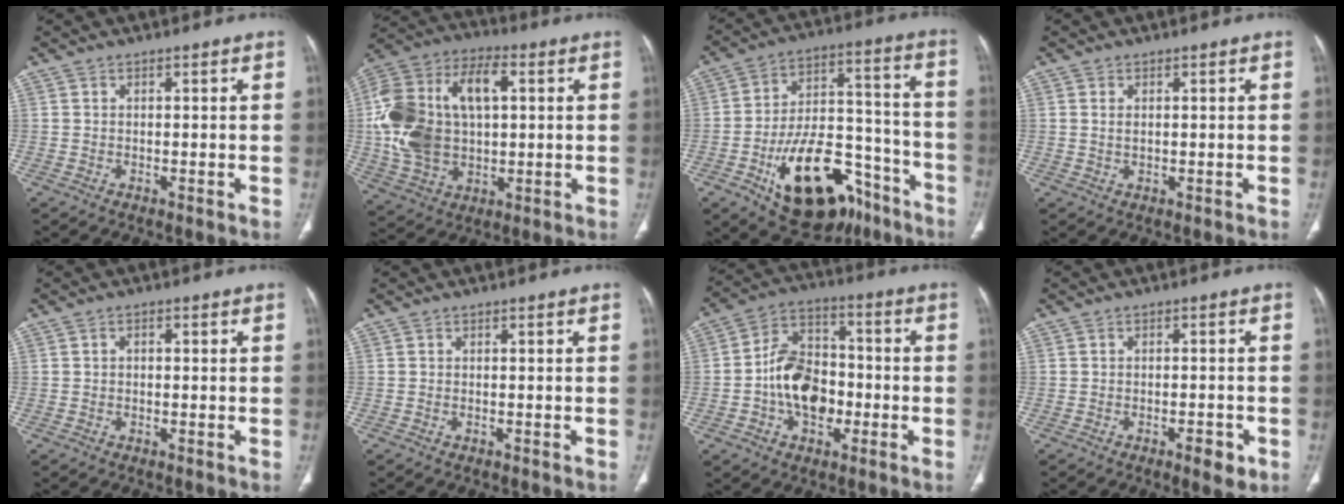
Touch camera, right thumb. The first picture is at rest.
{"total": 22.0, "force": [2.3, 13.6, 17.2], "torque": [-0.342, 0.021, 0.045]}
{"total": 24.7, "force": [-13.0, 13.1, 16.4], "torque": [-0.233, 0.078, -0.196]}
{"total": 1.3, "force": [0.4, 0.7, 1.0], "torque": [-0.024, 0.000, 0.011]}
{"total": 1.0, "force": [0.0, 0.7, 0.7], "torque": [-0.009, 0.005, -0.001]}
{"total": 0.0}
{"total": 14.5, "force": [-2.7, 10.0, 10.1], "torque": [-0.140, 0.037, -0.050]}
{"total": 4.0, "force": [-1.9, 1.5, 3.2], "torque": [-0.040, 0.003, -0.024]}